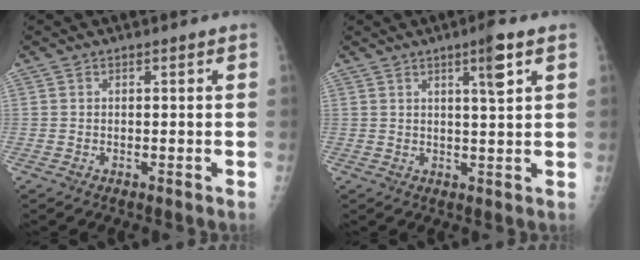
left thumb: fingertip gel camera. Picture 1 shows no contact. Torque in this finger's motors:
{"motor_torque": [1.12, 0.89, 0.59, -0.69, 0.08]}